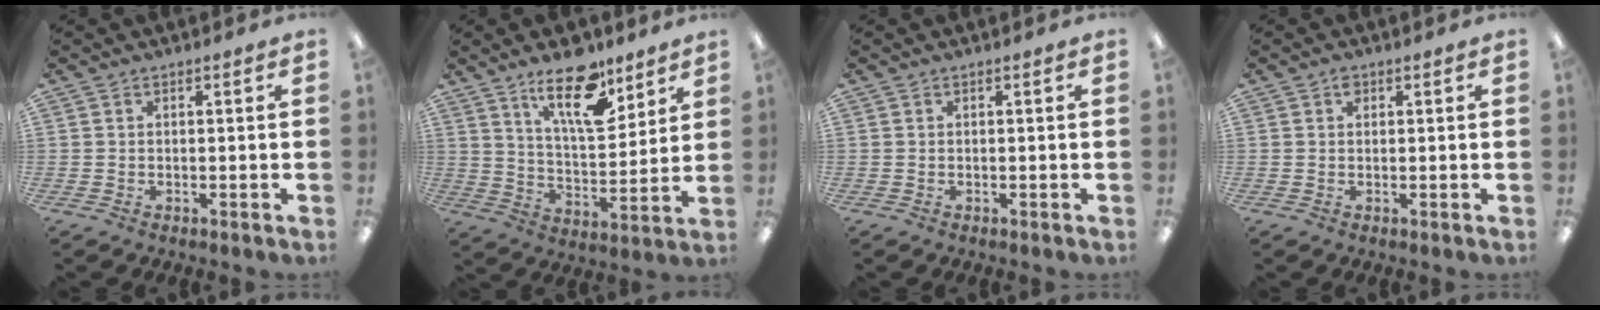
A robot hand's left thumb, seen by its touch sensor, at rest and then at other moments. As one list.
[{"total": 17.2, "force": [11.3, 7.0, 10.9], "torque": [-0.169, -0.056, 0.189]}, {"total": 0.0}, {"total": 1.3, "force": [0.6, 0.8, 0.7], "torque": [-0.007, 0.000, 0.009]}]